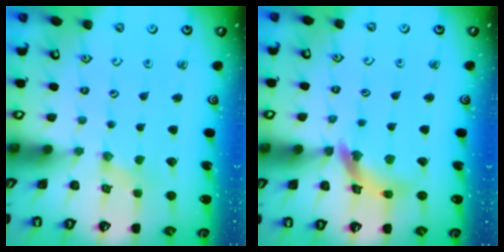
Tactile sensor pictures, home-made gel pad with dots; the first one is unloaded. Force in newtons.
{"total": 11.6, "press": 11.5, "slide": 1.3}